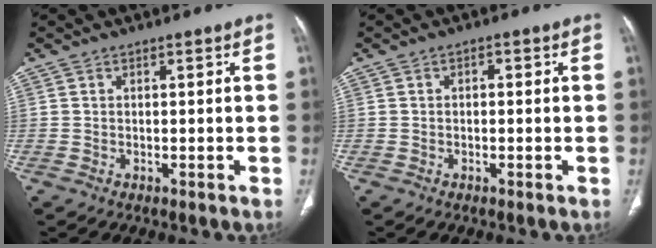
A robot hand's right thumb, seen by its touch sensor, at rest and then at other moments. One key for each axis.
{"total": 1.1, "fx": 0.1, "fy": 0.7, "fz": 0.8, "tx": -0.006, "ty": 0.004, "tz": -0.004}